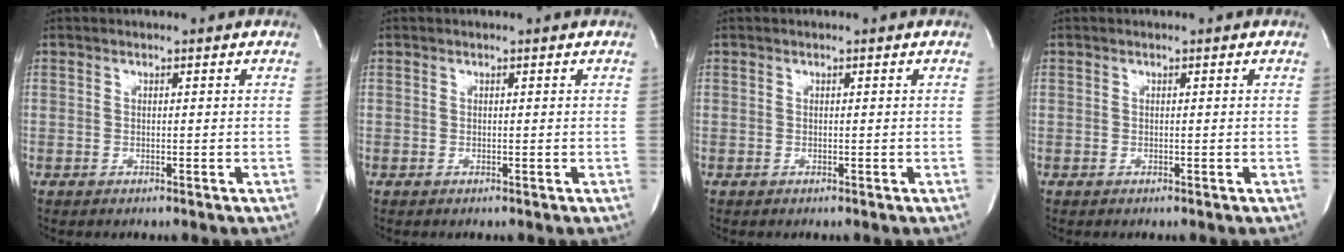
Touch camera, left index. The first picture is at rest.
{"total": 0.0}
{"total": 0.0}
{"total": 0.0}